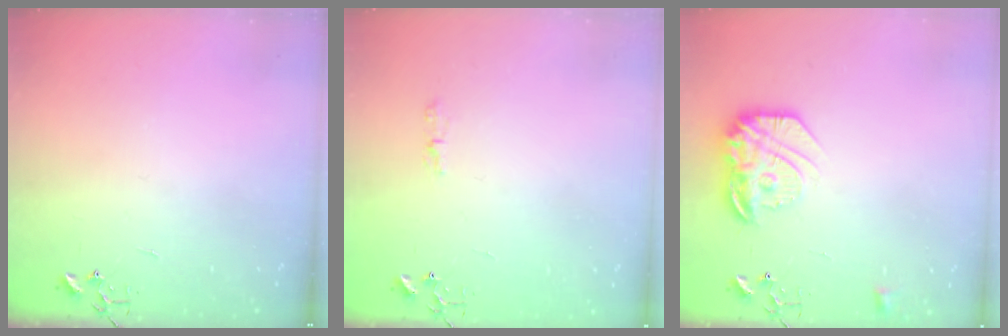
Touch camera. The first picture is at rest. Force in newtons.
{"total": 3.9, "press": 3.9, "slide": 0.5}
{"total": 18.3, "press": 18.2, "slide": 1.3}